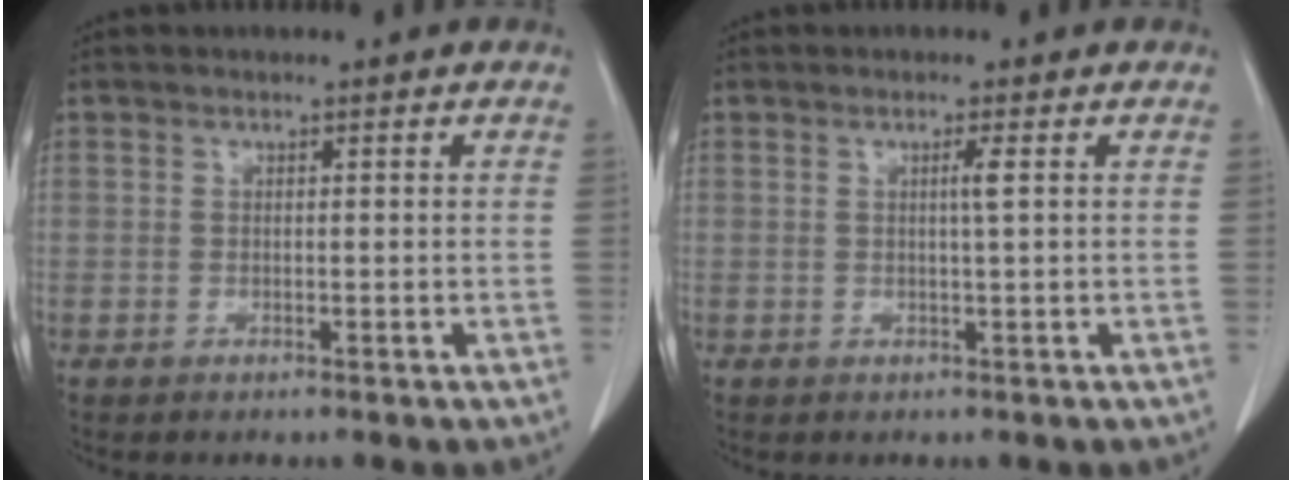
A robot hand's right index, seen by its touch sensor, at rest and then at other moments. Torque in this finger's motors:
{"motor_torque": [0.04, -0.03, 0.01, 0.01]}